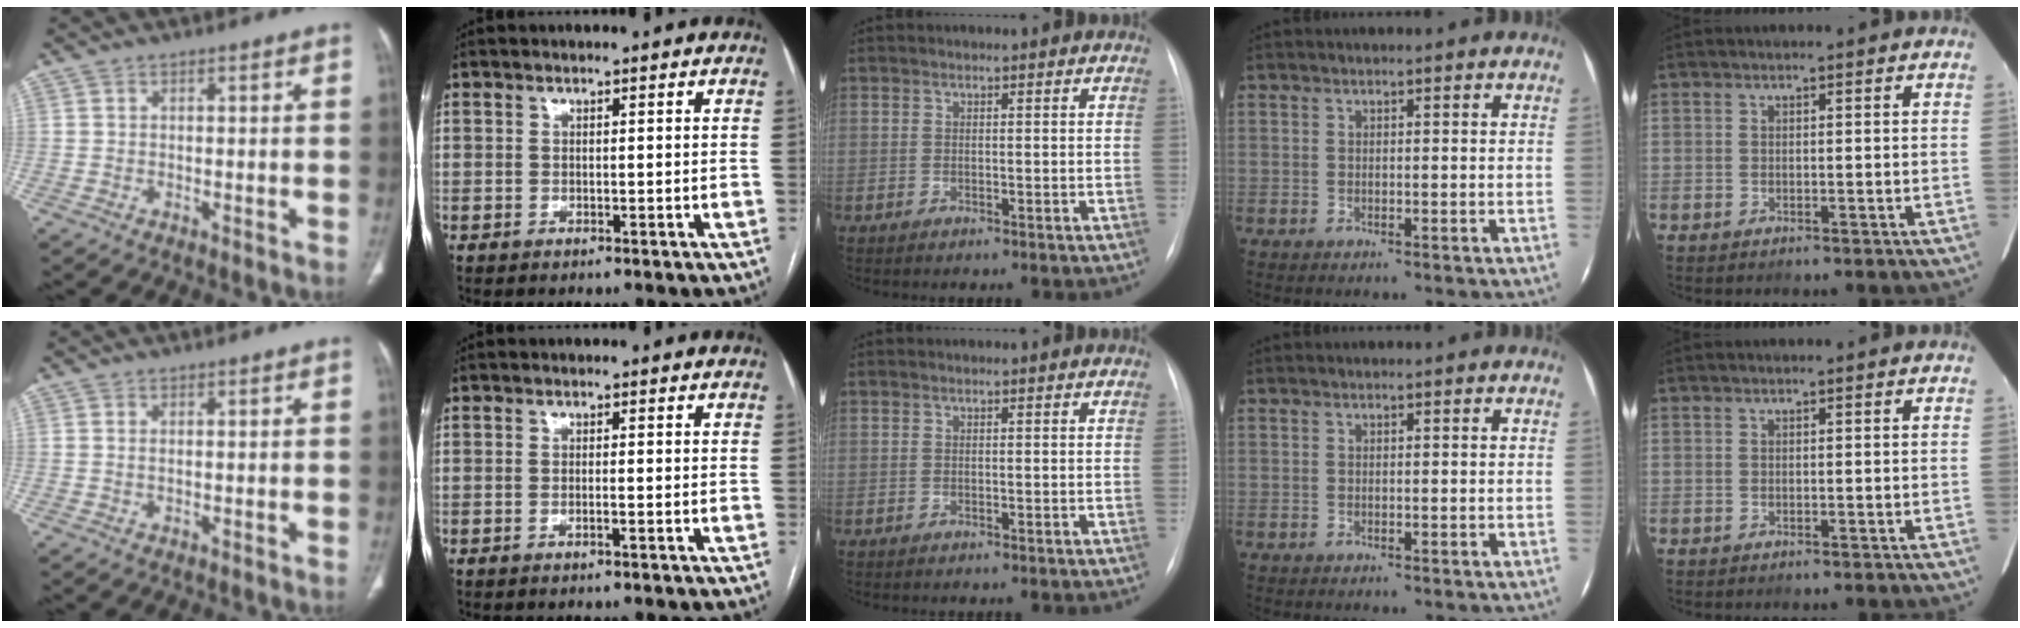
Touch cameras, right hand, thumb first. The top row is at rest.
{"thumb": {"total": 0.7, "force": [0.1, 0.3, 0.6], "torque": [-0.018, 0.001, 0.005]}, "index": {"total": 0.7, "force": [-0.3, -0.1, 0.6], "torque": [-0.014, 0.001, -0.003]}}